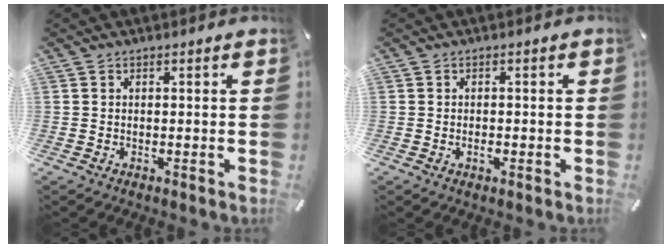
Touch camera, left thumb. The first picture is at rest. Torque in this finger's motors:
{"motor_torque": [-0.36, -0.01, -0.08, -0.01, 0.00]}